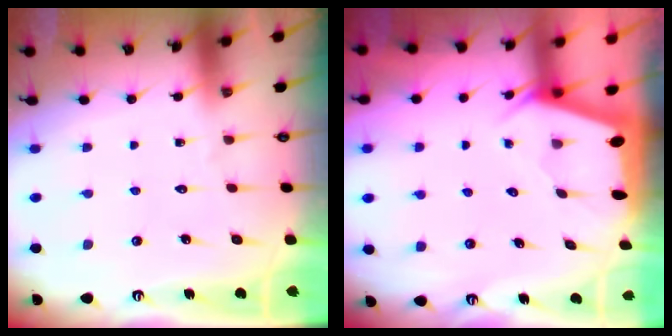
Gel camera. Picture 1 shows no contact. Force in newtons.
{"total": 1.9, "press": 1.9, "slide": 0.3}